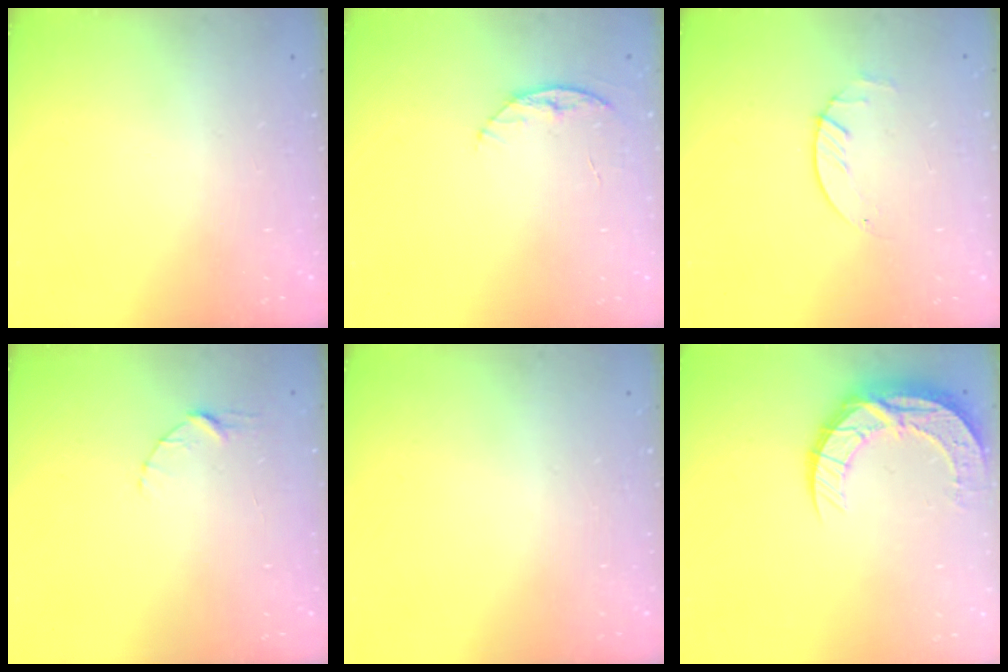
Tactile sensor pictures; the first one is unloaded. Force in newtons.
{"total": 5.6, "press": 5.6, "slide": 0.6}
{"total": 1.4, "press": 1.4, "slide": 0.2}
{"total": 3.8, "press": 3.8, "slide": 0.4}
{"total": 0.0}
{"total": 10.6, "press": 10.6, "slide": 0.7}